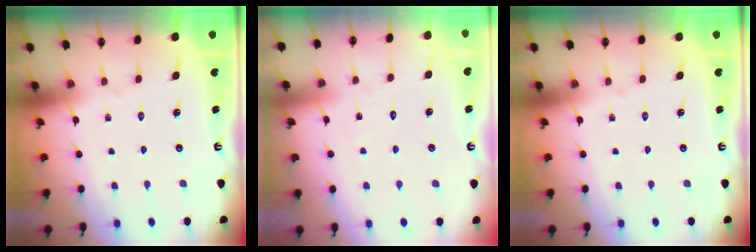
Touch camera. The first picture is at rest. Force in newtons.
{"total": 4.1, "press": 4.0, "slide": 0.4}
{"total": 0.0}